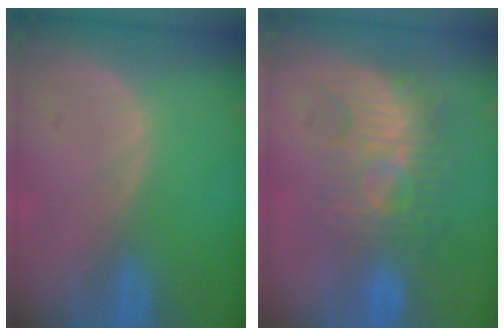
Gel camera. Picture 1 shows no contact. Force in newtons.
{"total": 9.4, "press": 8.4, "slide": 4.3}